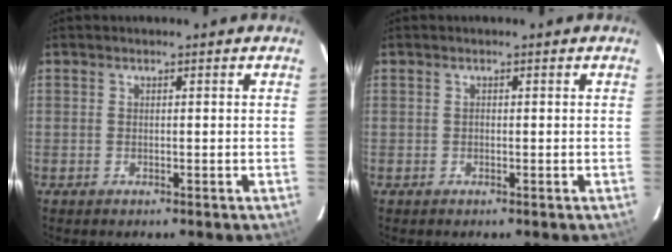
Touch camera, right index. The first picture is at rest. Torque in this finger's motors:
{"motor_torque": [0.16, 0.05, 0.07, 0.01]}